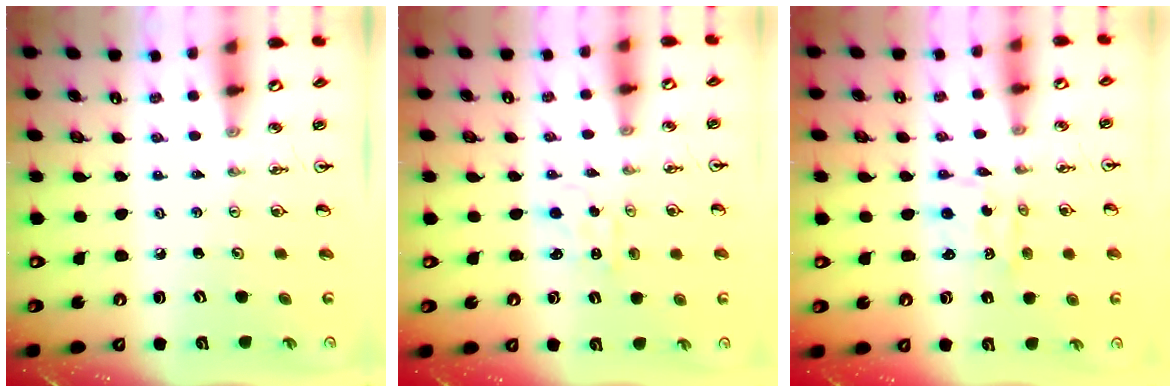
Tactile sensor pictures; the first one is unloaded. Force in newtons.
{"total": 0.8, "press": 0.8, "slide": 0.3}
{"total": 1.6, "press": 1.3, "slide": 0.8}